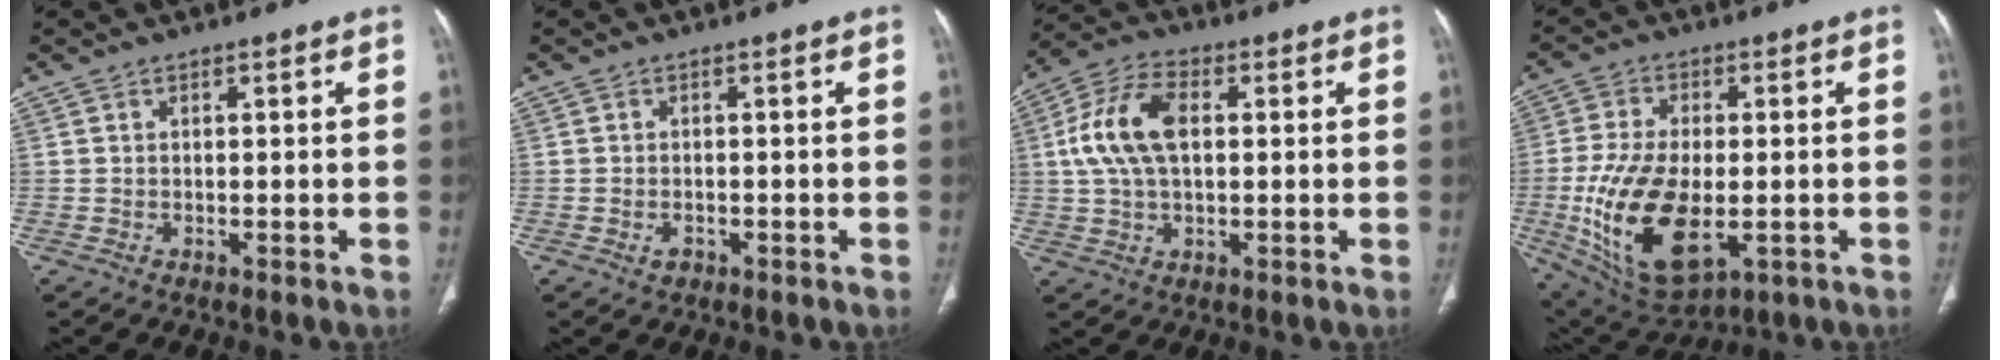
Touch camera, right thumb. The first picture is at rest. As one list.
[{"total": 1.6, "force": [-0.7, 1.1, 0.9], "torque": [-0.014, 0.006, -0.008]}, {"total": 11.9, "force": [1.7, 6.8, 9.6], "torque": [-0.197, 0.020, 0.028]}, {"total": 18.6, "force": [-3.6, 9.8, 15.4], "torque": [-0.299, -0.011, -0.043]}]